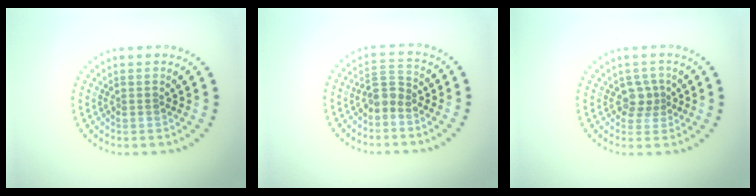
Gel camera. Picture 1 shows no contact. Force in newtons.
{"total": 2.0, "press": 1.6, "slide": 1.1}
{"total": 1.8, "press": 1.5, "slide": 1.0}